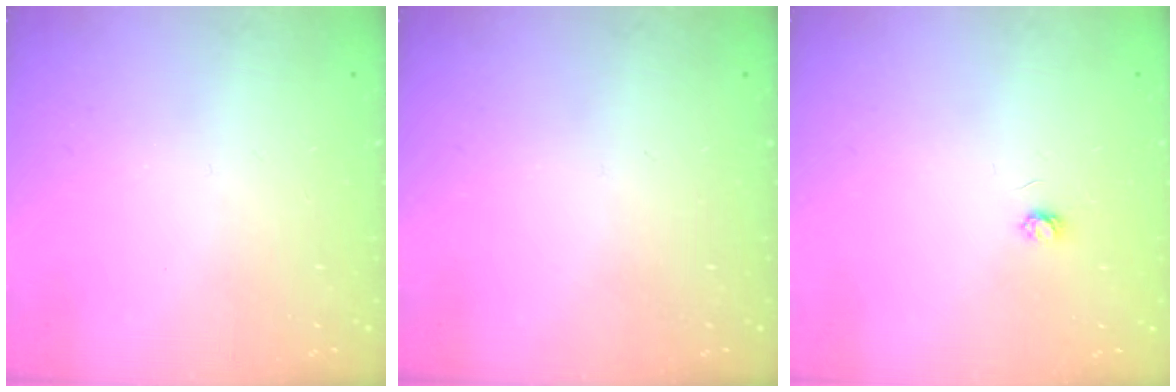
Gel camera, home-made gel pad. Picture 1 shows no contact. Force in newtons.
{"total": 0.0}
{"total": 2.9, "press": 2.9, "slide": 0.3}